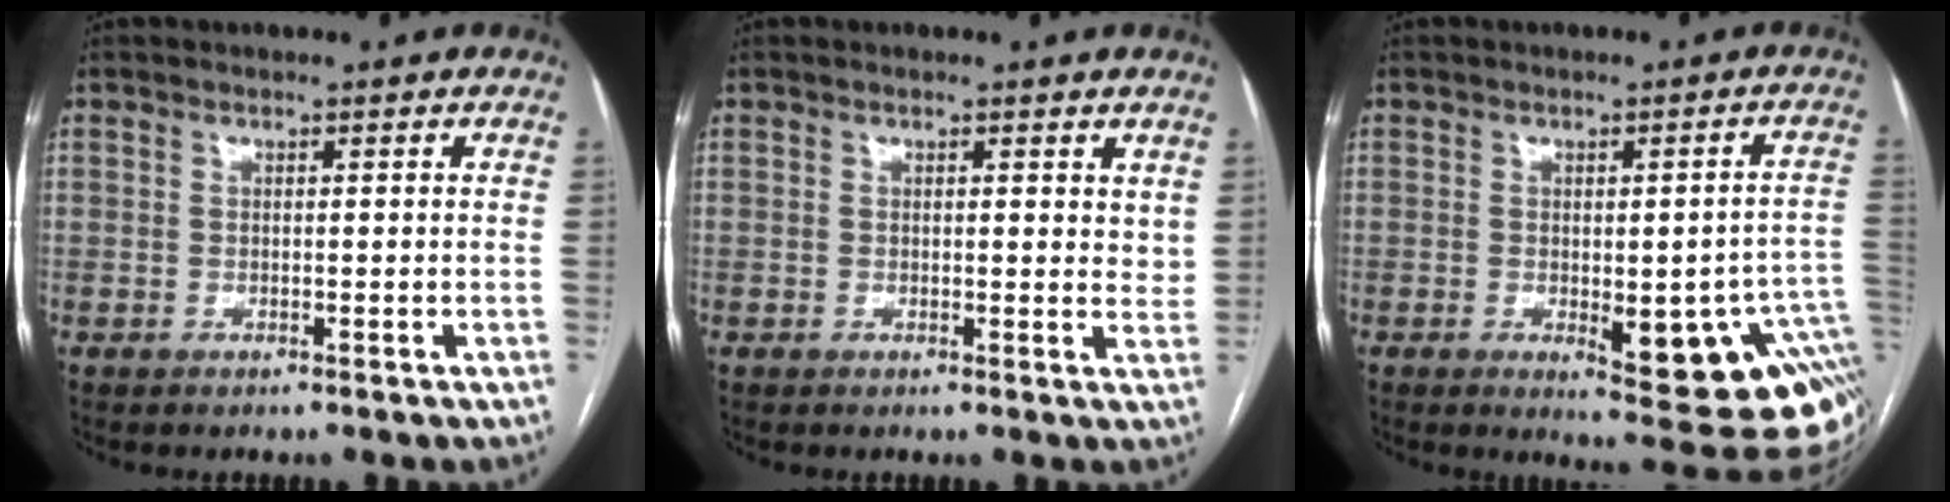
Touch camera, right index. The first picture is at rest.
{"total": 2.5, "force": [1.6, 1.1, 1.6], "torque": [-0.016, -0.007, 0.017]}
{"total": 16.2, "force": [-4.7, 4.9, 14.7], "torque": [-0.089, 0.016, -0.042]}